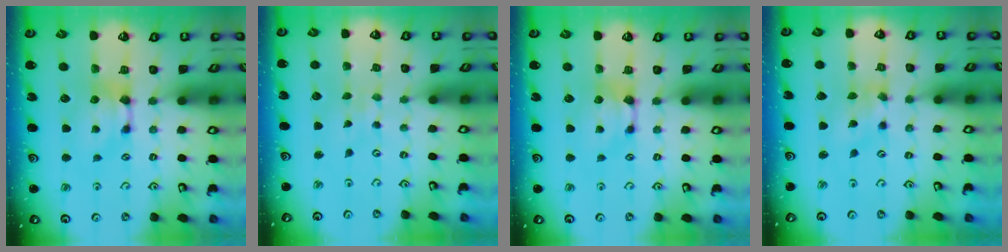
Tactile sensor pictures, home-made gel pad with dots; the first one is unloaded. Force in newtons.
{"total": 5.5, "press": 5.5, "slide": 0.2}
{"total": 0.0}
{"total": 1.2, "press": 0.3, "slide": 1.2}